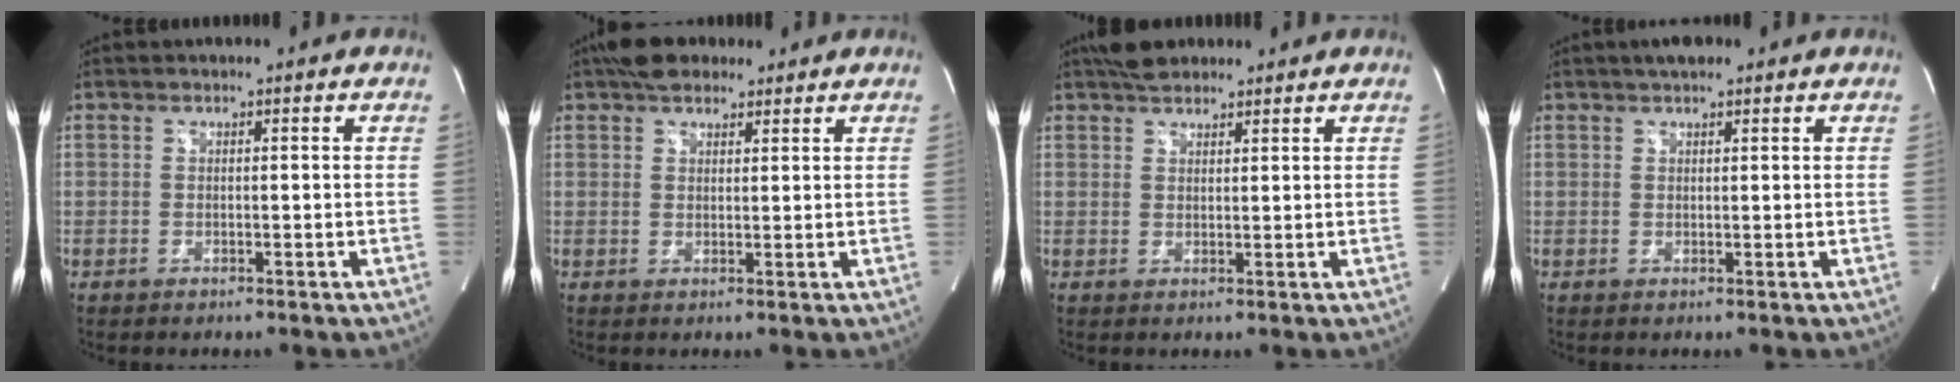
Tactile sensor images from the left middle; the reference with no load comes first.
{"total": 6.0, "force": [4.7, 2.8, 2.6], "torque": [-0.045, 0.029, 0.082]}
{"total": 4.8, "force": [4.1, 1.9, 1.8], "torque": [-0.032, 0.025, 0.072]}
{"total": 2.9, "force": [2.2, 0.9, 1.6], "torque": [-0.030, 0.015, 0.035]}